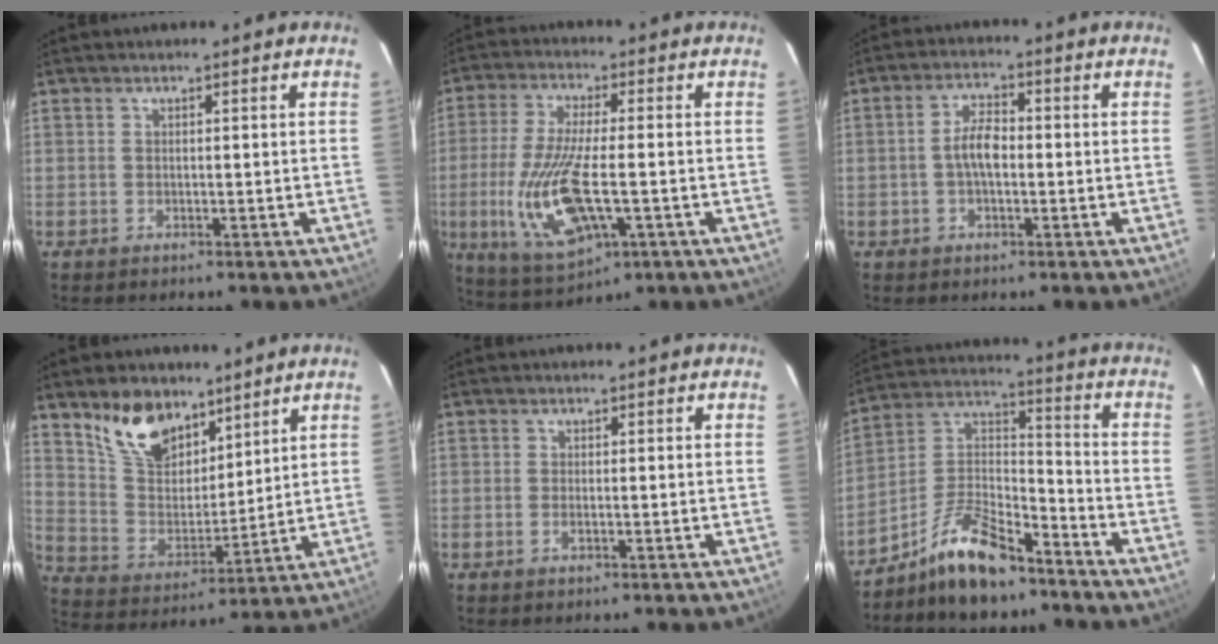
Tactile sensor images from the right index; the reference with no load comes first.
{"total": 15.8, "force": [-3.8, 5.4, 14.4], "torque": [-0.301, -0.023, -0.062]}
{"total": 4.9, "force": [-0.6, 2.3, 4.3], "torque": [-0.085, 0.011, -0.012]}
{"total": 13.1, "force": [9.1, 7.0, 6.3], "torque": [-0.129, 0.010, 0.182]}
{"total": 0.9, "force": [-0.3, 0.3, 0.8], "torque": [-0.017, 0.000, -0.007]}
{"total": 13.2, "force": [-9.5, 4.6, 7.9], "torque": [-0.166, 0.029, -0.175]}